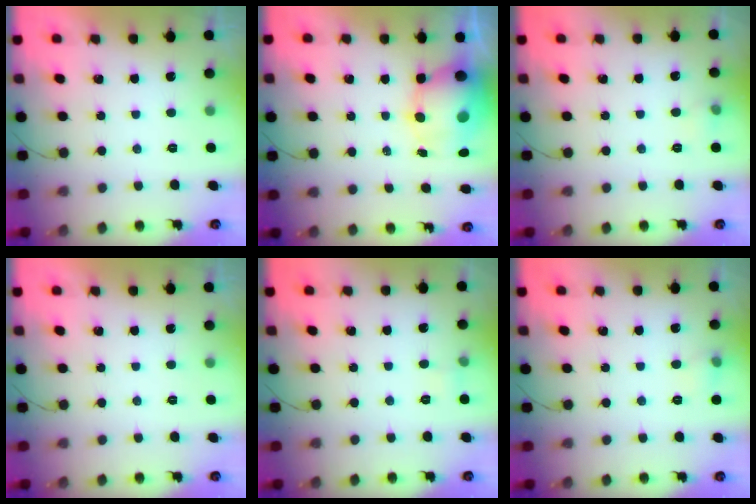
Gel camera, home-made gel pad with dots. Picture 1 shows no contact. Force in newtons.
{"total": 9.4, "press": 9.1, "slide": 2.3}
{"total": 4.8, "press": 4.3, "slide": 2.1}
{"total": 0.0}
{"total": 3.0, "press": 2.8, "slide": 1.0}
{"total": 5.3, "press": 5.0, "slide": 1.5}